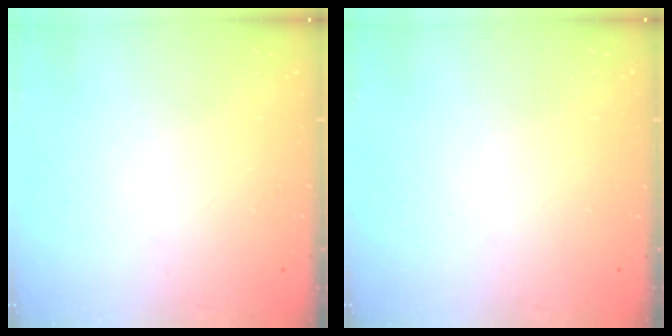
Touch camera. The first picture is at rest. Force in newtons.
{"total": 0.0}